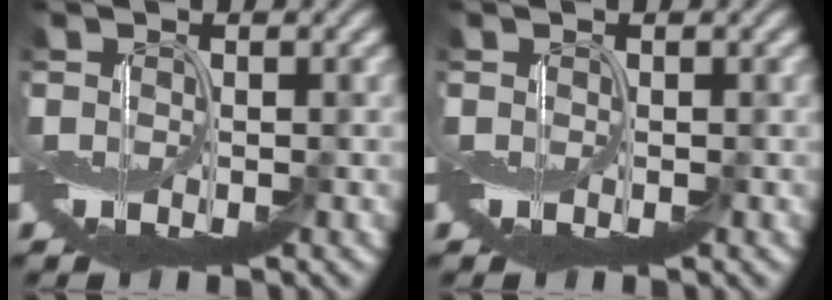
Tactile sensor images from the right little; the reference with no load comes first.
{"total": 0.0}